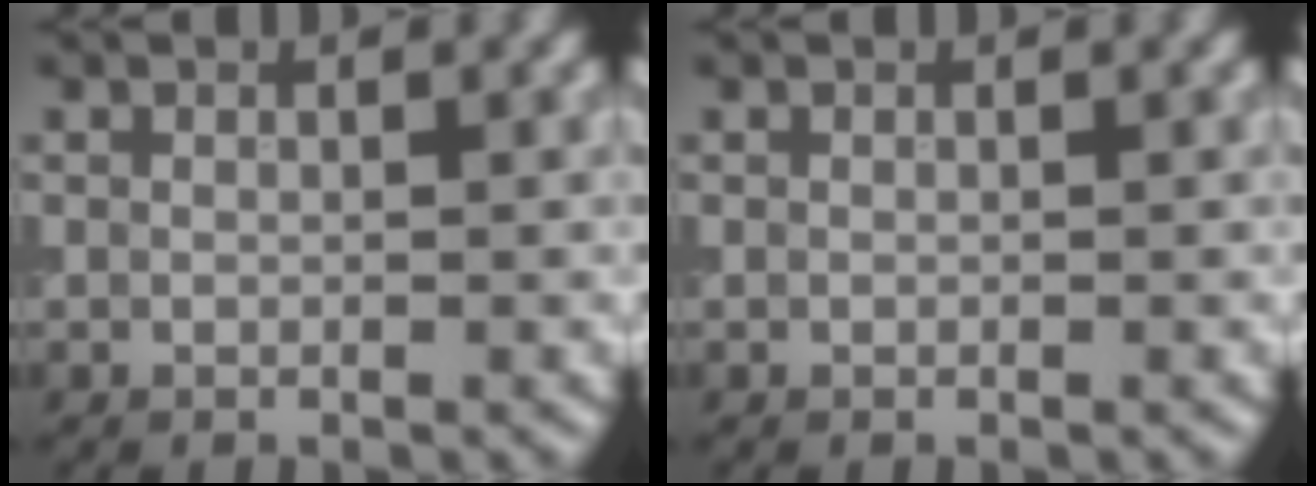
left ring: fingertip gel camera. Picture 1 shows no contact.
{"total": 0.0}